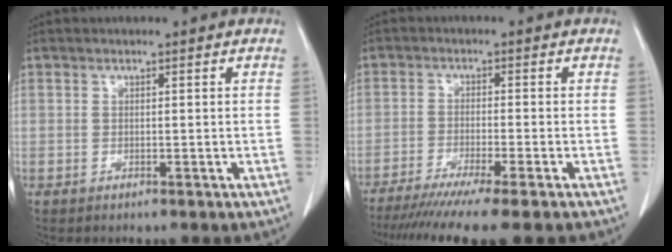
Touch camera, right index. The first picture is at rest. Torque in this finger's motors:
{"motor_torque": [0.84, -0.79, 0.73, 0.21]}